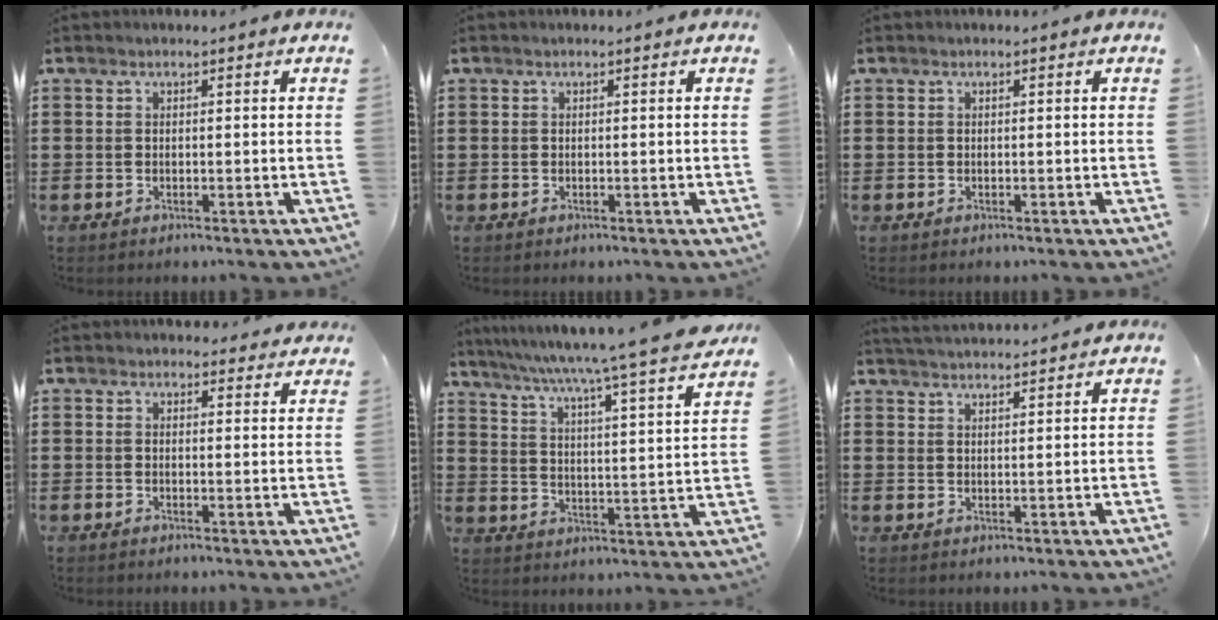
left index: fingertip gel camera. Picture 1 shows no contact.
{"total": 0.0}
{"total": 0.0}
{"total": 2.3, "force": [2.2, 0.7, 0.2], "torque": [-0.002, -0.003, 0.040]}
{"total": 5.9, "force": [5.0, -1.3, 2.8], "torque": [-0.076, -0.054, 0.073]}
{"total": 2.8, "force": [2.8, -0.4, -0.1], "torque": [-0.008, -0.009, 0.051]}